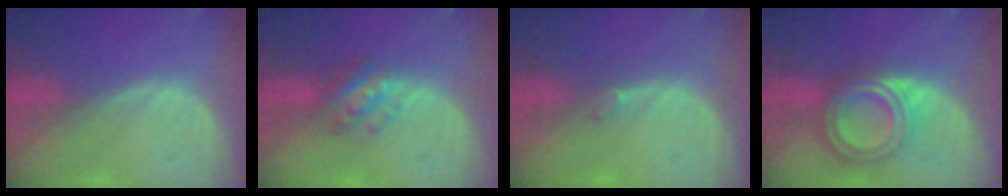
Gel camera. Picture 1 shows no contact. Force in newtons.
{"total": 5.4, "press": 5.0, "slide": 1.9}
{"total": 0.8, "press": 0.8, "slide": 0.2}
{"total": 7.7, "press": 7.7, "slide": 0.5}